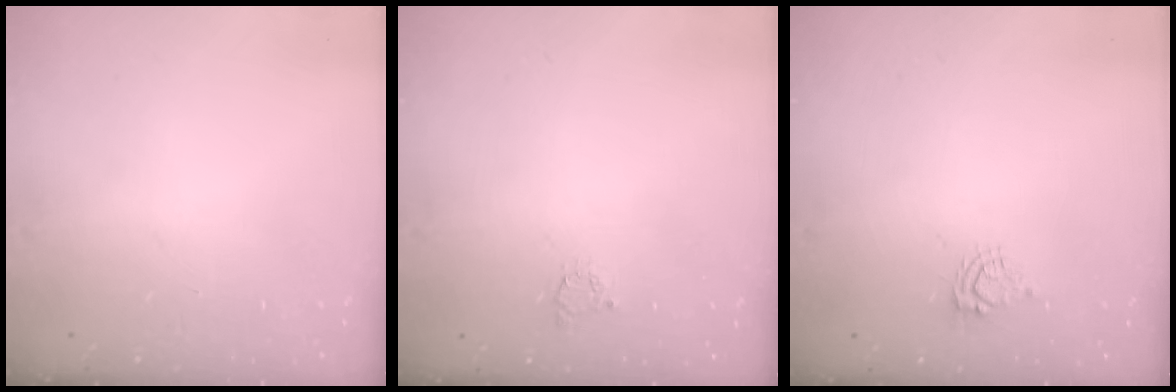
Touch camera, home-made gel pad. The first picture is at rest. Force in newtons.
{"total": 2.5, "press": 2.5, "slide": 0.3}
{"total": 4.4, "press": 4.4, "slide": 0.6}